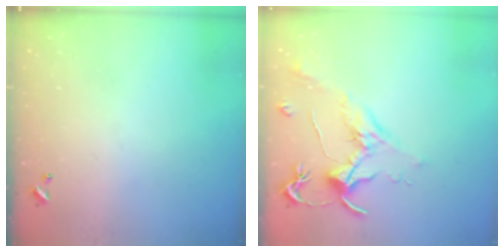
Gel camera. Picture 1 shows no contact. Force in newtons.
{"total": 1.8, "press": 1.7, "slide": 0.8}